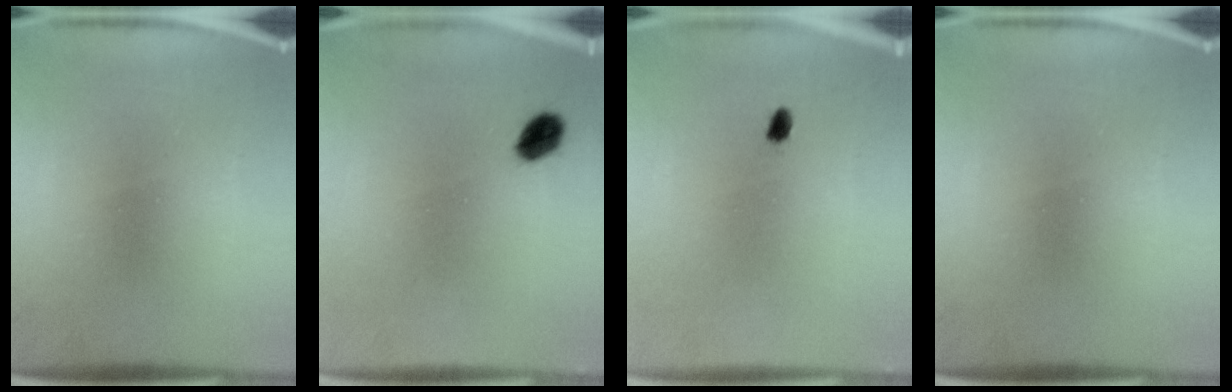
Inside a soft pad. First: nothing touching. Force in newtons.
{"total": 4.3}
{"total": 1.2}
{"total": 0.0}